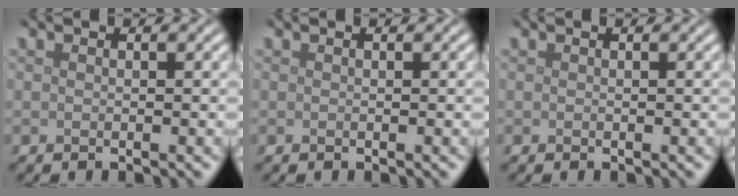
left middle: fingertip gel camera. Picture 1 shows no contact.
{"total": 0.0}
{"total": 0.0}